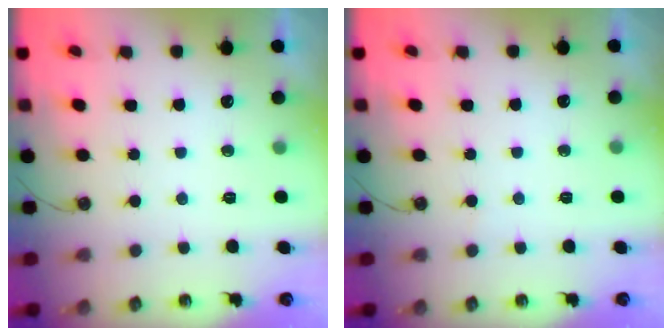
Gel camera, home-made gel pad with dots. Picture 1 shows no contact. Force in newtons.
{"total": 3.5, "press": 3.4, "slide": 0.3}